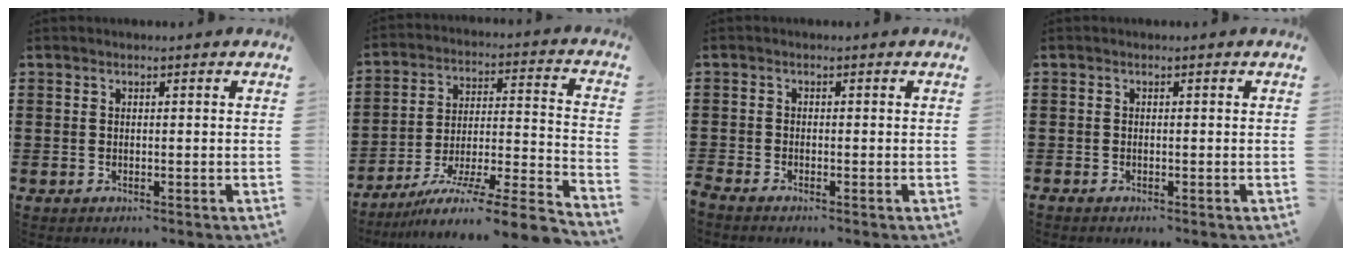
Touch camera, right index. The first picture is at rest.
{"total": 9.9, "force": [-7.7, 0.3, 6.2], "torque": [-0.093, 0.009, -0.150]}
{"total": 0.8, "force": [-0.8, 0.0, 0.1], "torque": [-0.003, -0.001, -0.014]}
{"total": 0.0}